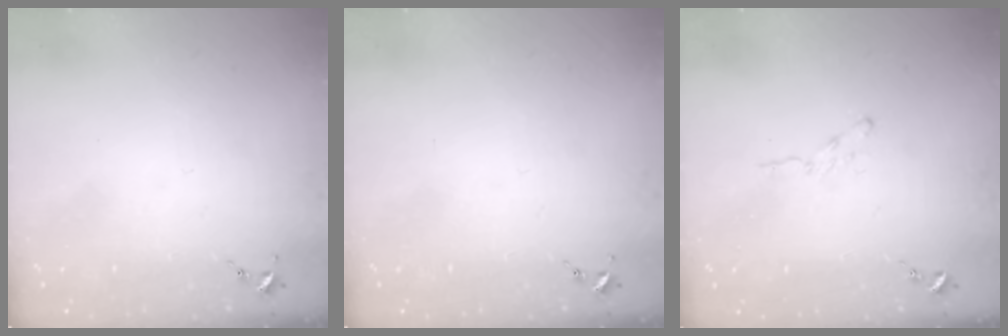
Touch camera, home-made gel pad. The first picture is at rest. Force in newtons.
{"total": 0.0}
{"total": 3.4, "press": 3.4, "slide": 0.3}